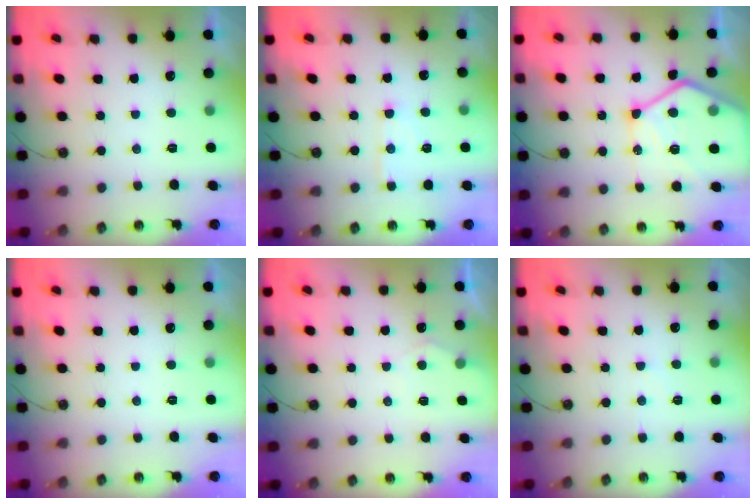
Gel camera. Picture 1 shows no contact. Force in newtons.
{"total": 6.6, "press": 6.6, "slide": 0.3}
{"total": 19.5, "press": 19.4, "slide": 1.8}
{"total": 0.0}
{"total": 4.4, "press": 4.4, "slide": 0.4}
{"total": 3.7, "press": 3.6, "slide": 0.6}